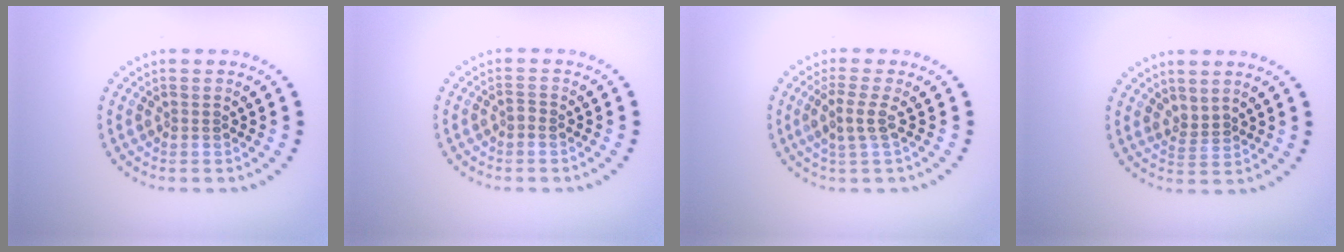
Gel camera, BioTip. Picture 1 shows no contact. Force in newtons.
{"total": 0.7, "press": 0.6, "slide": 0.3}
{"total": 2.3, "press": 1.8, "slide": 1.4}
{"total": 1.0, "press": 0.7, "slide": 0.7}